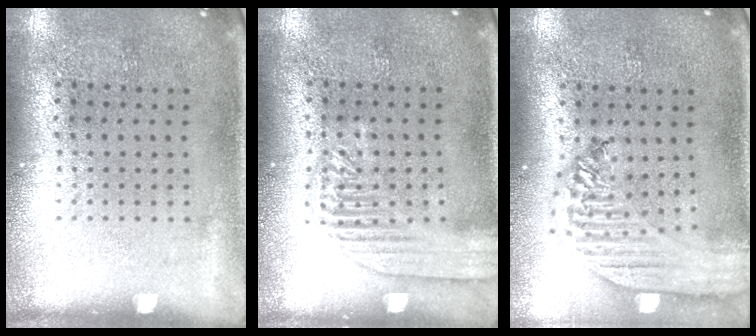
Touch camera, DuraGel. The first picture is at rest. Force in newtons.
{"total": 2.8, "press": 2.8, "slide": 0.4}
{"total": 2.8, "press": 2.3, "slide": 1.6}